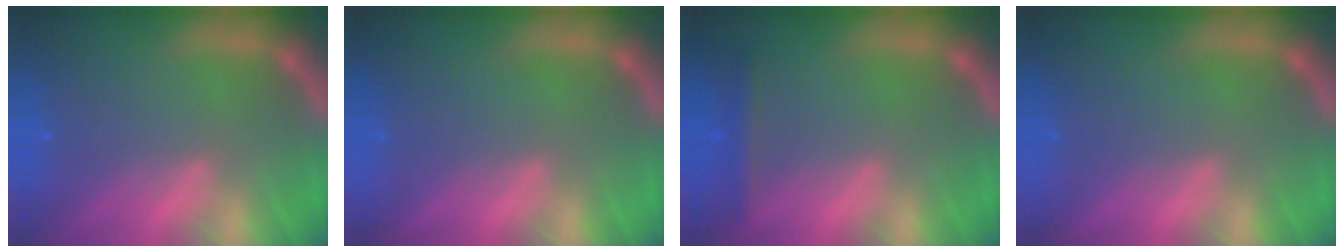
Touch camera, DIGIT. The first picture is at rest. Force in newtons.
{"total": 0.0}
{"total": 1.9}
{"total": 0.0}